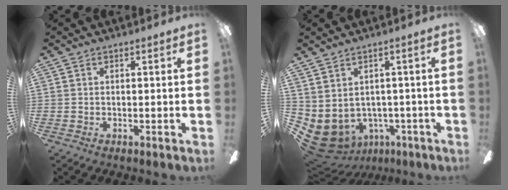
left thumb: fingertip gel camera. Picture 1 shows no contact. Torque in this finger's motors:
{"motor_torque": [1.01, 2.02, 0.52, -0.40, 0.17]}